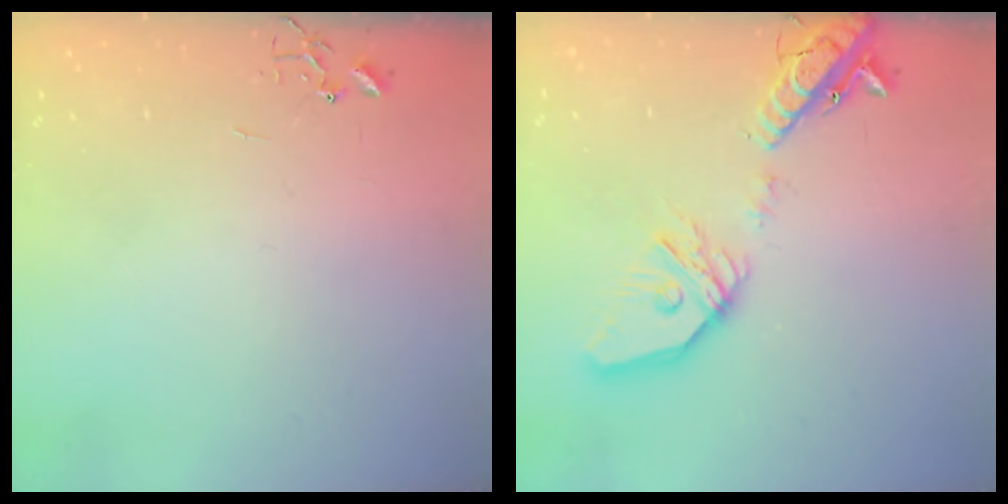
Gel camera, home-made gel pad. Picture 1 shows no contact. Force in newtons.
{"total": 21.4, "press": 21.2, "slide": 3.5}